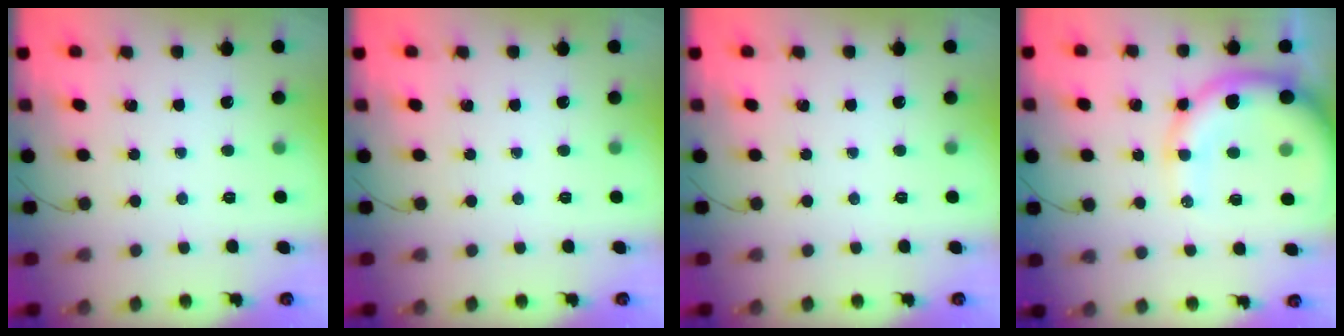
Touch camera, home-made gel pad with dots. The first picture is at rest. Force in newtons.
{"total": 0.0}
{"total": 0.0}
{"total": 14.7, "press": 14.3, "slide": 3.3}